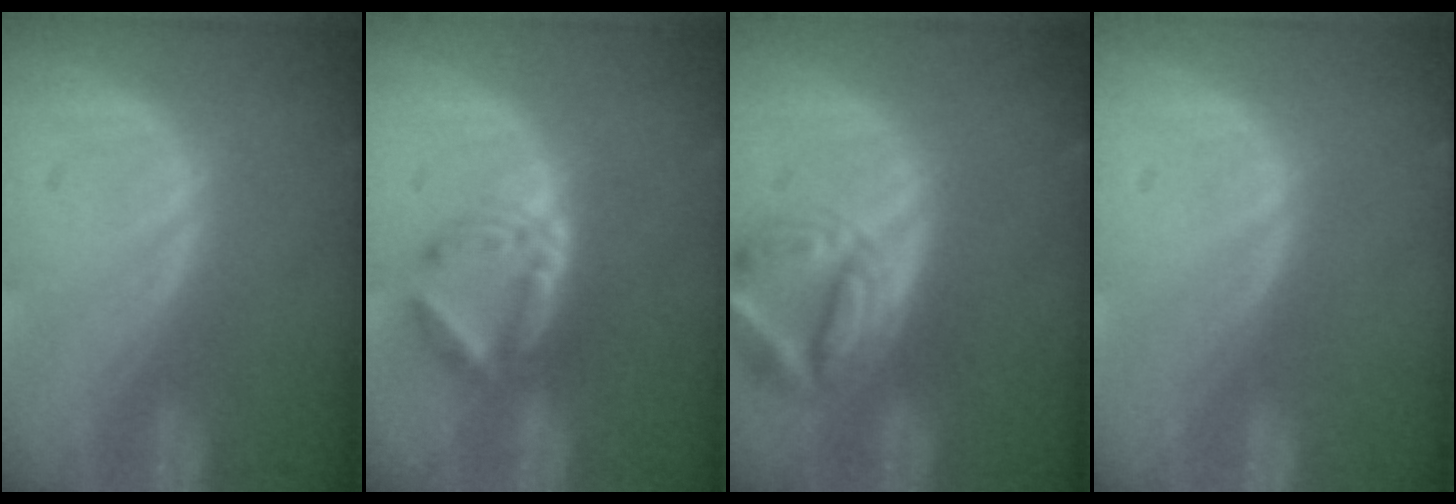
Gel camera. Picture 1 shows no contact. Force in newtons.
{"total": 6.0, "press": 5.3, "slide": 2.8}
{"total": 6.8, "press": 6.3, "slide": 2.6}
{"total": 0.0}